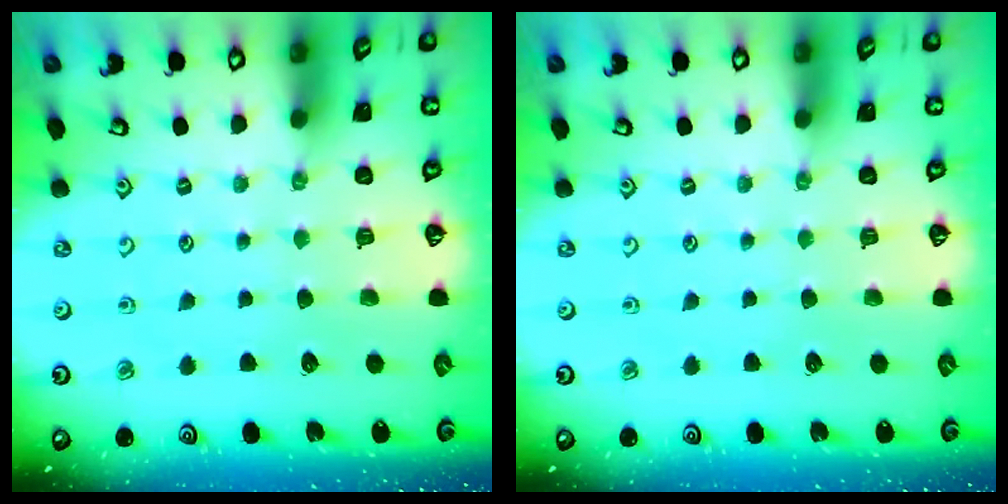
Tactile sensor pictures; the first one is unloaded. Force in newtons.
{"total": 0.0}